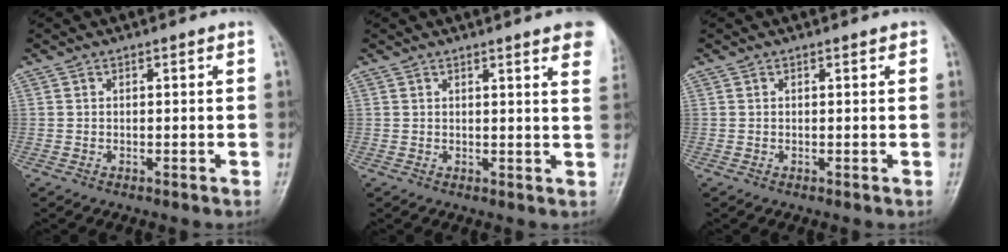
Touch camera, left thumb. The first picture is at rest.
{"total": 9.1, "force": [6.0, 1.3, 6.6], "torque": [-0.062, -0.012, 0.056]}
{"total": 0.8, "force": [0.5, 0.3, 0.5], "torque": [-0.007, 0.000, 0.002]}